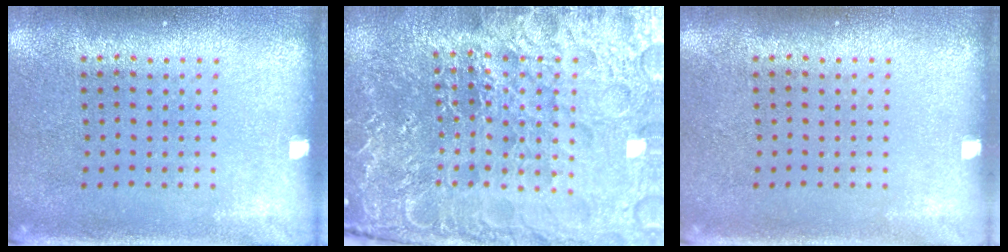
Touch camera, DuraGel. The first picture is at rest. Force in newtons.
{"total": 6.2, "press": 5.6, "slide": 2.6}
{"total": 0.0}